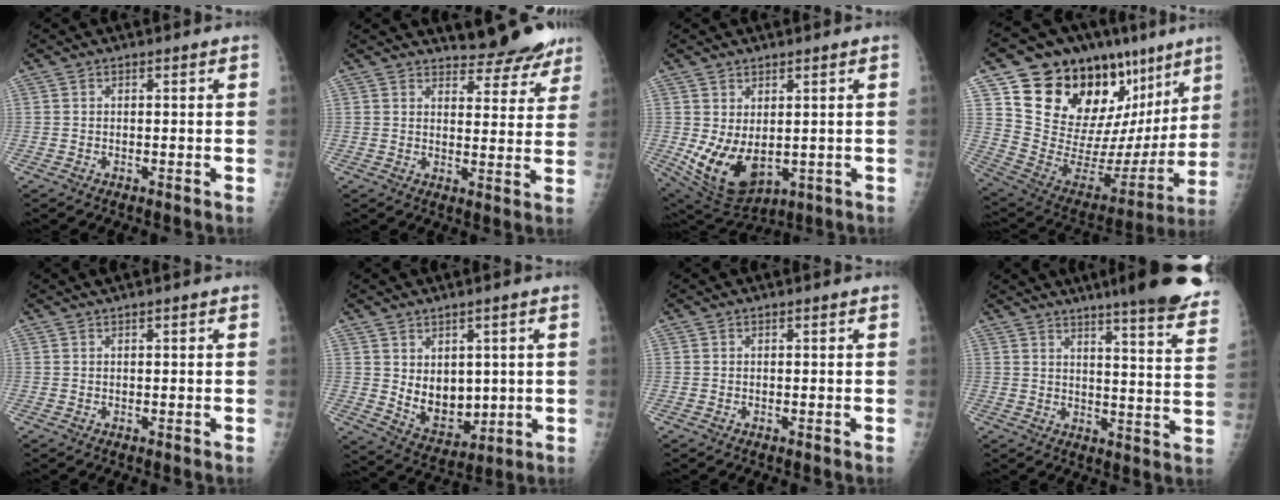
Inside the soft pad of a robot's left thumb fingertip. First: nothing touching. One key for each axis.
{"total": 9.5, "fx": 8.8, "fy": 2.9, "fz": 1.8, "tx": 0.007, "ty": -0.066, "tz": 0.104}
{"total": 10.8, "fx": -0.1, "fy": 6.8, "fz": 8.4, "tx": -0.133, "ty": -0.019, "tz": 0.026}
{"total": 30.8, "fx": 15.9, "fy": 17.1, "fz": 20.0, "tx": -0.254, "ty": -0.022, "tz": 0.273}
{"total": 1.5, "fx": 1.1, "fy": 0.2, "fz": 1.1, "tx": -0.016, "ty": 0.008, "tz": 0.015}
{"total": 9.2, "fx": 1.2, "fy": 6.4, "fz": 6.5, "tx": -0.066, "ty": -0.026, "tz": 0.043}
{"total": 0.0}
{"total": 18.5, "fx": 14.0, "fy": 2.1, "fz": 11.9, "tx": -0.131, "ty": -0.076, "tz": 0.167}